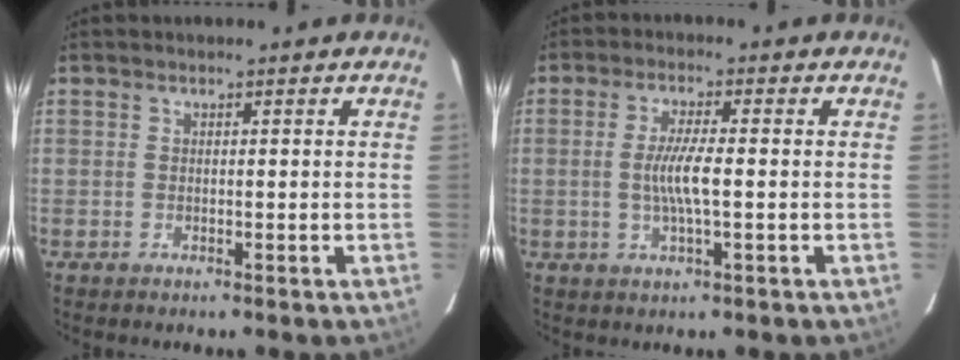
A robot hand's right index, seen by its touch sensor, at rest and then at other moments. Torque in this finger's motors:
{"motor_torque": [0.93, 0.00, 0.53, 0.14]}